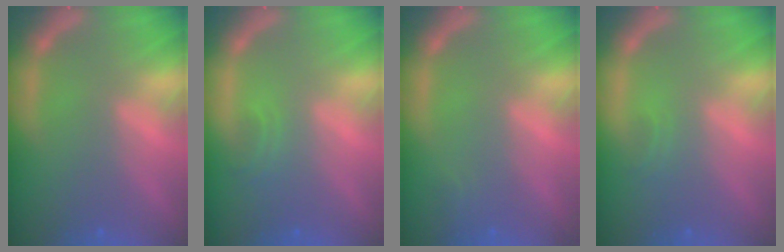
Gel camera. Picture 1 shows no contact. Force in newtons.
{"total": 1.4}
{"total": 0.9}
{"total": 0.9}